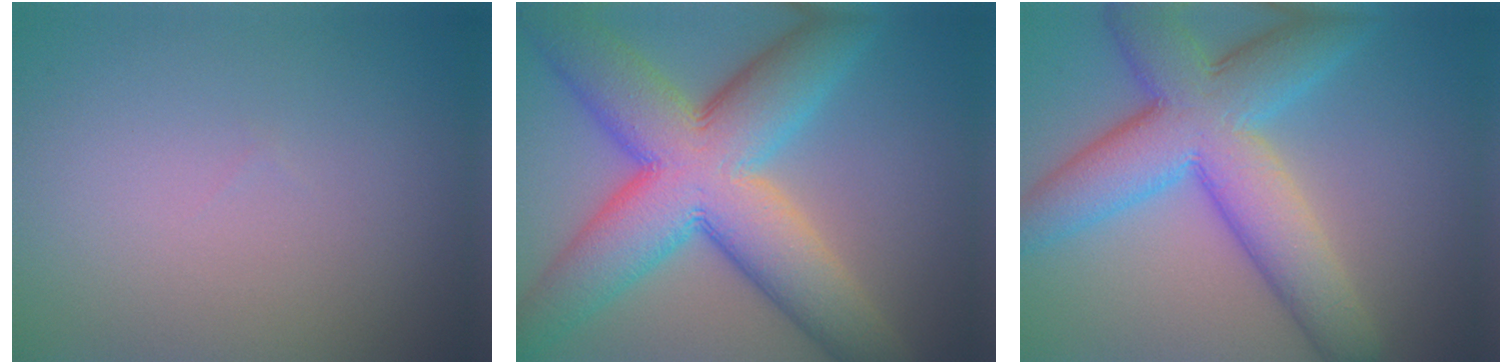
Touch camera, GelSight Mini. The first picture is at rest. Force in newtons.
{"total": 13.6, "press": 13.6, "slide": 0.4}
{"total": 10.1, "press": 10.1, "slide": 0.3}